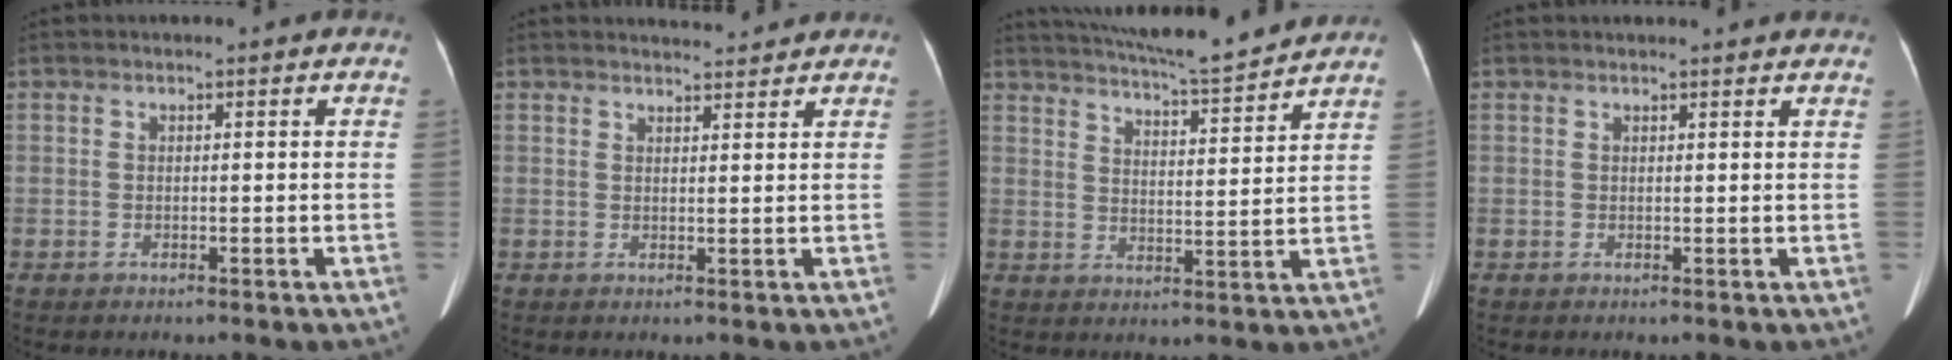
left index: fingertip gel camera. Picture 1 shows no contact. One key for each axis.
{"total": 3.9, "fx": 3.9, "fy": 0.3, "fz": 0.5, "tx": -0.014, "ty": 0.012, "tz": 0.052}
{"total": 14.3, "fx": 13.2, "fy": 0.1, "fz": 5.3, "tx": -0.094, "ty": 0.000, "tz": 0.192}
{"total": 5.2, "fx": 5.0, "fy": 0.4, "fz": 1.5, "tx": -0.019, "ty": 0.019, "tz": 0.047}